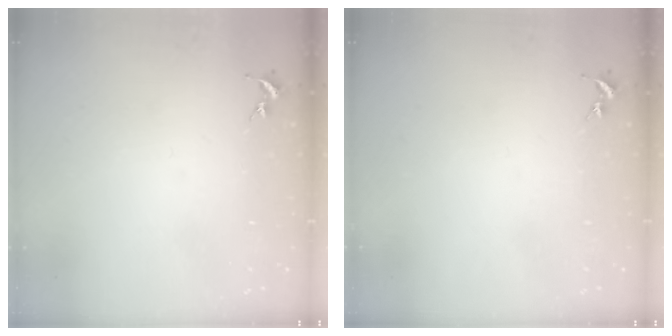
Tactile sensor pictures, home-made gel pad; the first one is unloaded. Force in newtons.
{"total": 0.0}